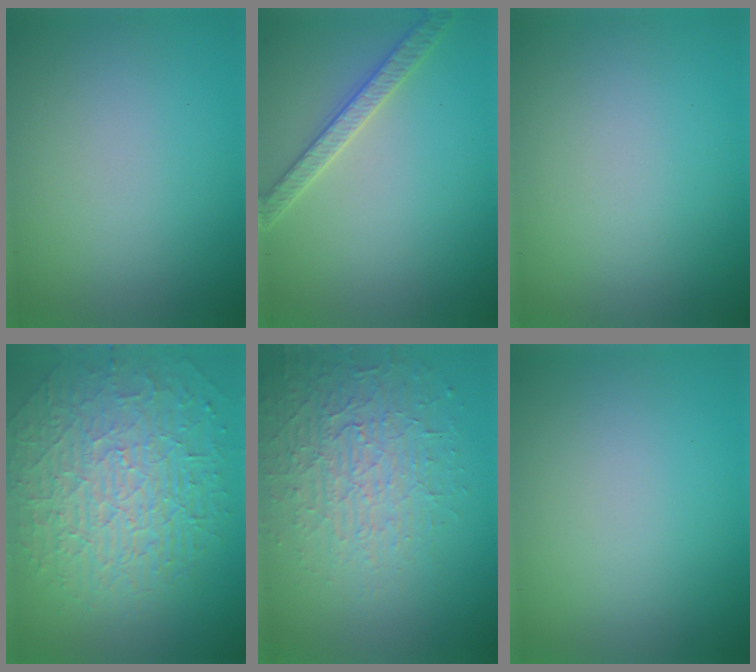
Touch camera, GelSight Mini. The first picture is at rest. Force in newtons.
{"total": 2.7, "press": 2.7, "slide": 0.3}
{"total": 0.0}
{"total": 9.6, "press": 6.2, "slide": 7.4}
{"total": 4.2, "press": 3.8, "slide": 1.7}
{"total": 0.0}